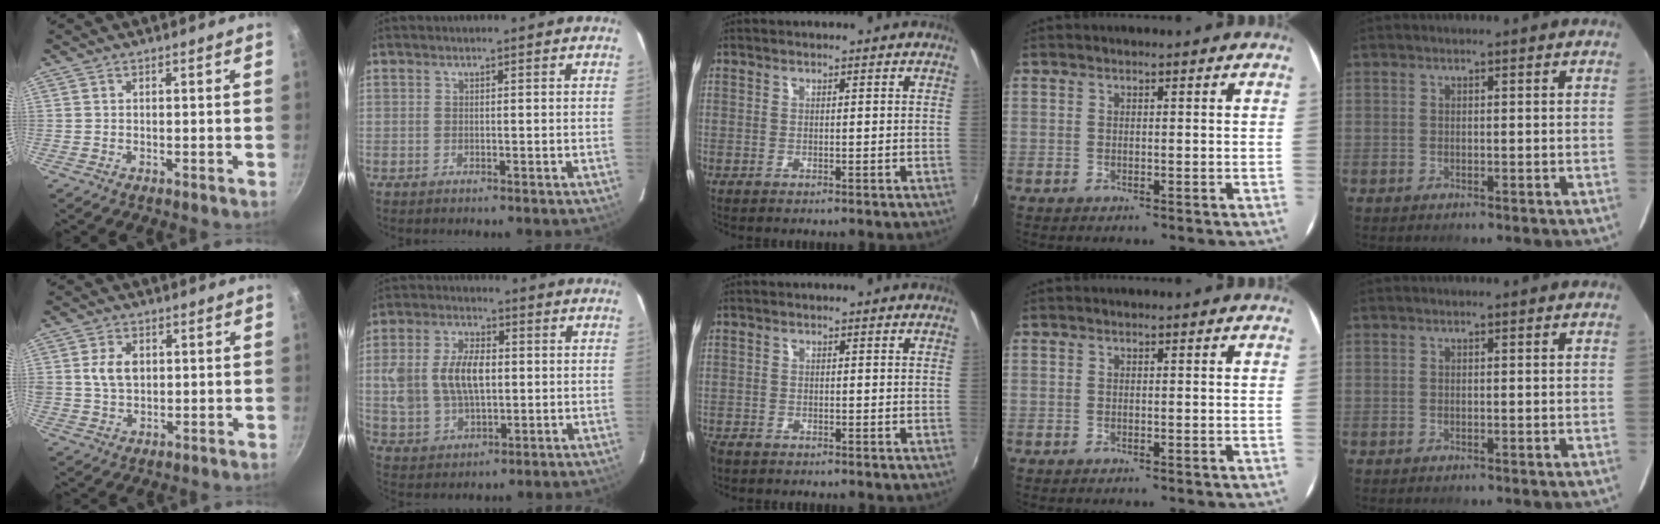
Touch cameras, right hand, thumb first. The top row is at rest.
{"thumb": {"total": 5.8, "force": [1.1, 4.3, 3.8], "torque": [-0.058, 0.000, 0.020]}, "index": {"total": 12.5, "force": [0.6, 7.6, 9.9], "torque": [-0.207, 0.014, 0.021]}, "middle": {"total": 2.4, "force": [-2.0, 1.2, 0.6], "torque": [-0.020, -0.006, -0.040]}}